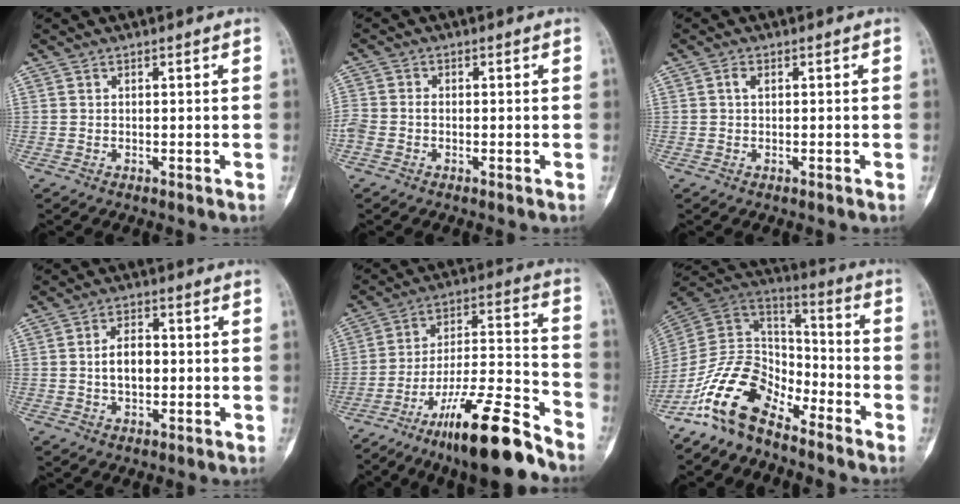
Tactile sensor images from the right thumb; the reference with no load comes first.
{"total": 3.8, "force": [-1.1, 2.8, 2.3], "torque": [-0.060, 0.009, -0.024]}
{"total": 1.1, "force": [0.0, 0.5, 0.9], "torque": [-0.019, 0.001, -0.003]}
{"total": 5.7, "force": [0.0, 3.4, 4.6], "torque": [-0.069, 0.010, -0.003]}
{"total": 19.2, "force": [-14.3, 2.8, 12.5], "torque": [-0.218, 0.083, -0.243]}
{"total": 14.2, "force": [-10.2, 6.8, 7.1], "torque": [-0.119, 0.089, -0.208]}